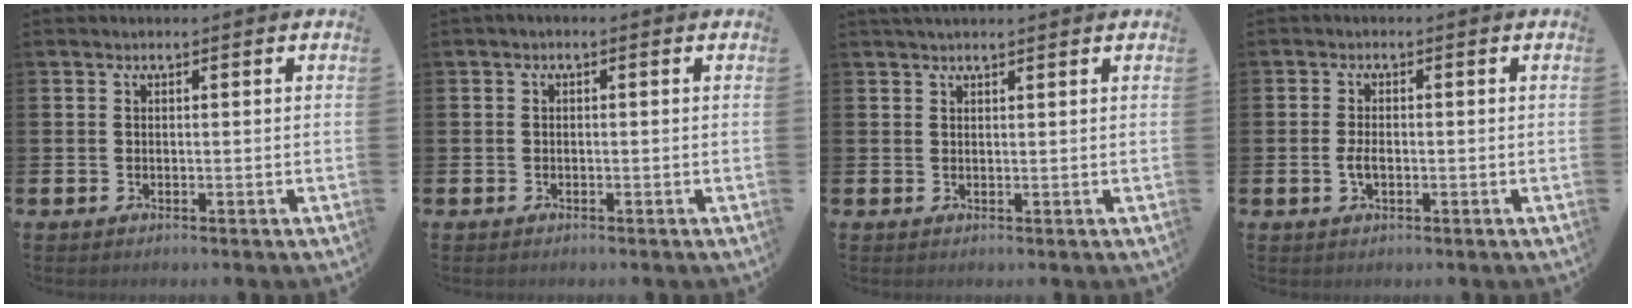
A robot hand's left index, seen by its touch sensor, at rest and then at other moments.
{"total": 0.5, "force": [-0.5, 0.1, 0.2], "torque": [-0.010, 0.000, -0.008]}
{"total": 1.3, "force": [1.2, 0.0, 0.4], "torque": [0.002, -0.002, 0.020]}
{"total": 2.2, "force": [-0.4, 1.2, 1.8], "torque": [-0.030, 0.001, -0.009]}